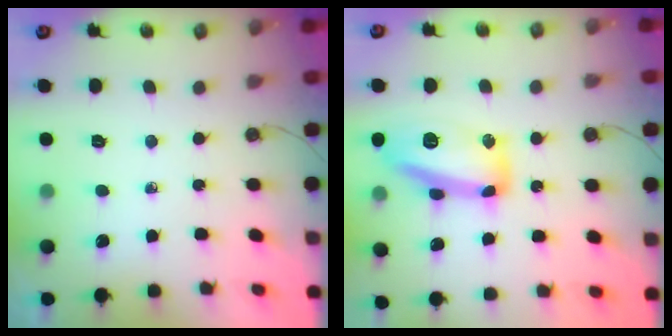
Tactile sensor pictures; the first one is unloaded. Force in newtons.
{"total": 14.6, "press": 14.5, "slide": 1.1}